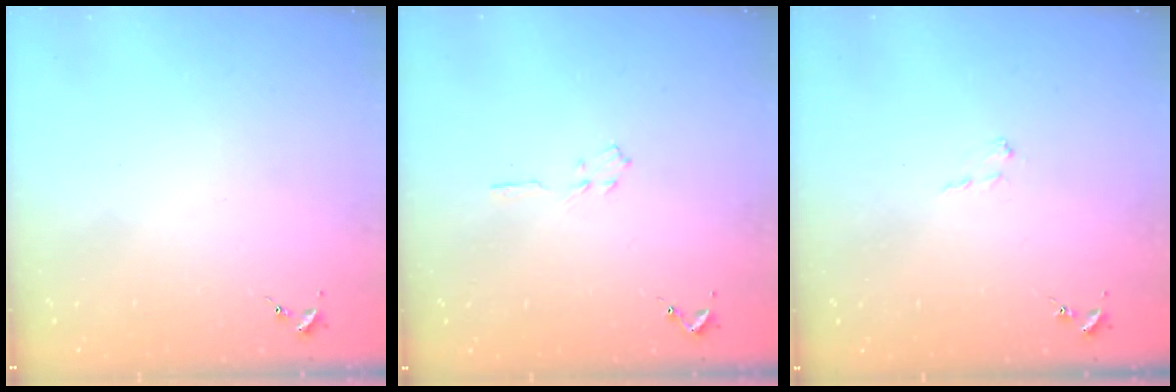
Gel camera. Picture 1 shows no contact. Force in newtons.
{"total": 3.4, "press": 3.4, "slide": 0.4}
{"total": 4.4, "press": 4.3, "slide": 0.7}